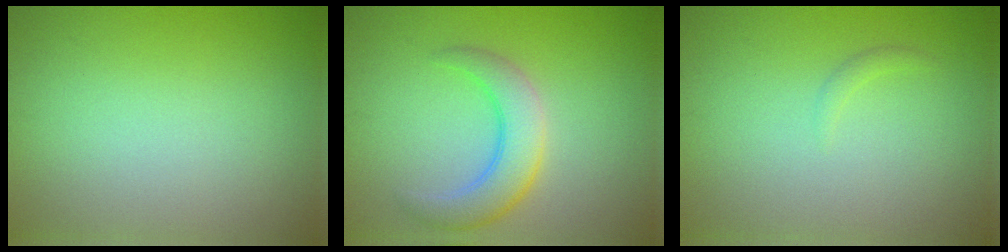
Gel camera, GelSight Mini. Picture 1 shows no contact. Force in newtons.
{"total": 4.4, "press": 4.4, "slide": 0.3}
{"total": 0.6, "press": 0.6, "slide": 0.1}